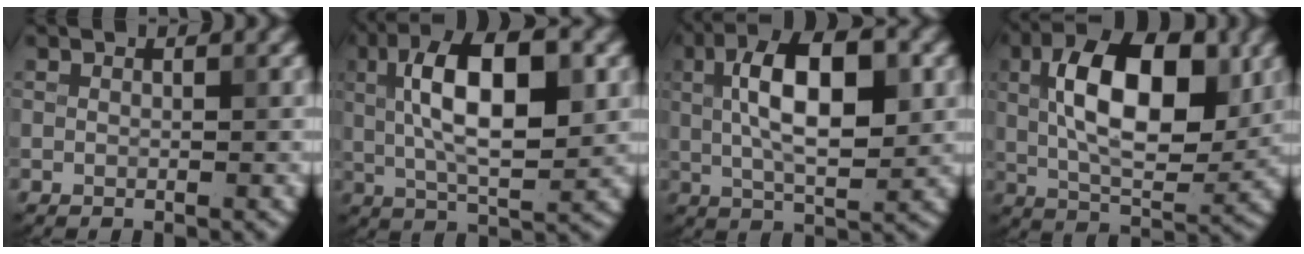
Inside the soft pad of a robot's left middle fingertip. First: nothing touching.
{"total": 10.4, "force": [1.7, 4.1, 9.5], "torque": [-0.161, 0.016, 0.024]}
{"total": 9.3, "force": [1.4, 3.7, 8.4], "torque": [-0.144, 0.012, 0.020]}
{"total": 10.6, "force": [1.6, 5.1, 9.2], "torque": [-0.149, 0.012, 0.022]}